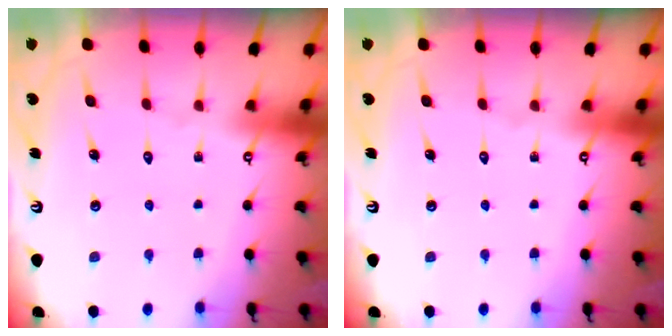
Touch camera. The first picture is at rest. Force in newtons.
{"total": 0.0}